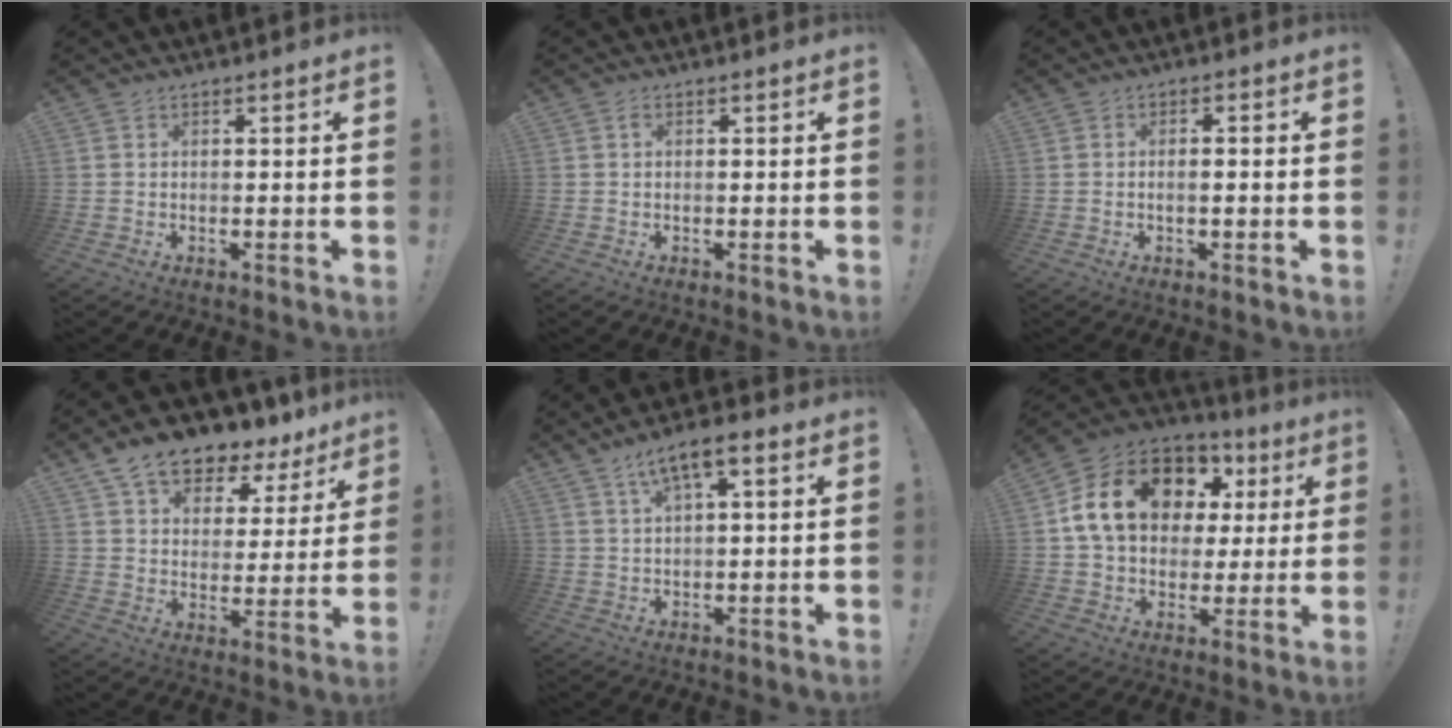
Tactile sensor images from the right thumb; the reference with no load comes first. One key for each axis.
{"total": 0.8, "fx": 0.4, "fy": 0.3, "fz": 0.6, "tx": -0.013, "ty": 0.002, "tz": 0.007}
{"total": 2.0, "fx": -0.8, "fy": 0.2, "fz": 1.8, "tx": -0.024, "ty": 0.001, "tz": -0.016}
{"total": 12.4, "fx": 9.9, "fy": 5.6, "fz": 4.8, "tx": -0.079, "ty": -0.076, "tz": 0.181}
{"total": 7.1, "fx": 3.3, "fy": 1.8, "fz": 6.0, "tx": -0.099, "ty": -0.012, "tz": 0.056}
{"total": 19.8, "fx": 7.3, "fy": 13.8, "fz": 12.2, "tx": -0.202, "ty": -0.020, "tz": 0.143}